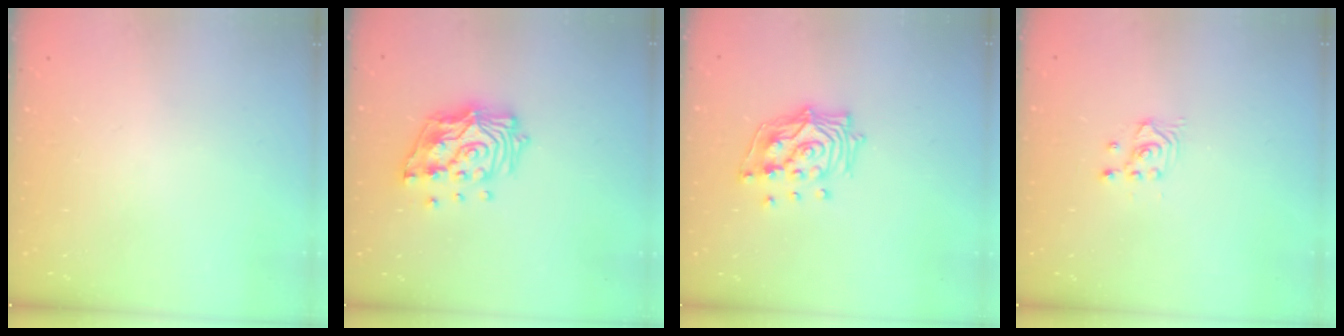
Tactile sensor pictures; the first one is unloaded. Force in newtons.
{"total": 15.5, "press": 15.4, "slide": 1.8}
{"total": 14.1, "press": 14.0, "slide": 1.8}
{"total": 2.5, "press": 2.5, "slide": 0.3}